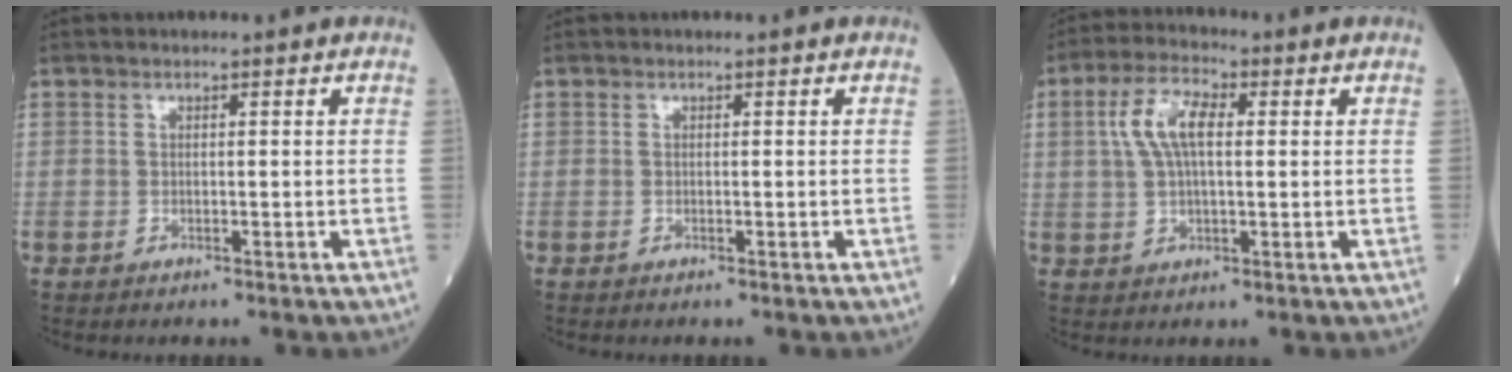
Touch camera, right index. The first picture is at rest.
{"total": 0.0}
{"total": 6.9, "force": [1.6, 2.7, 6.2], "torque": [-0.132, 0.016, 0.031]}